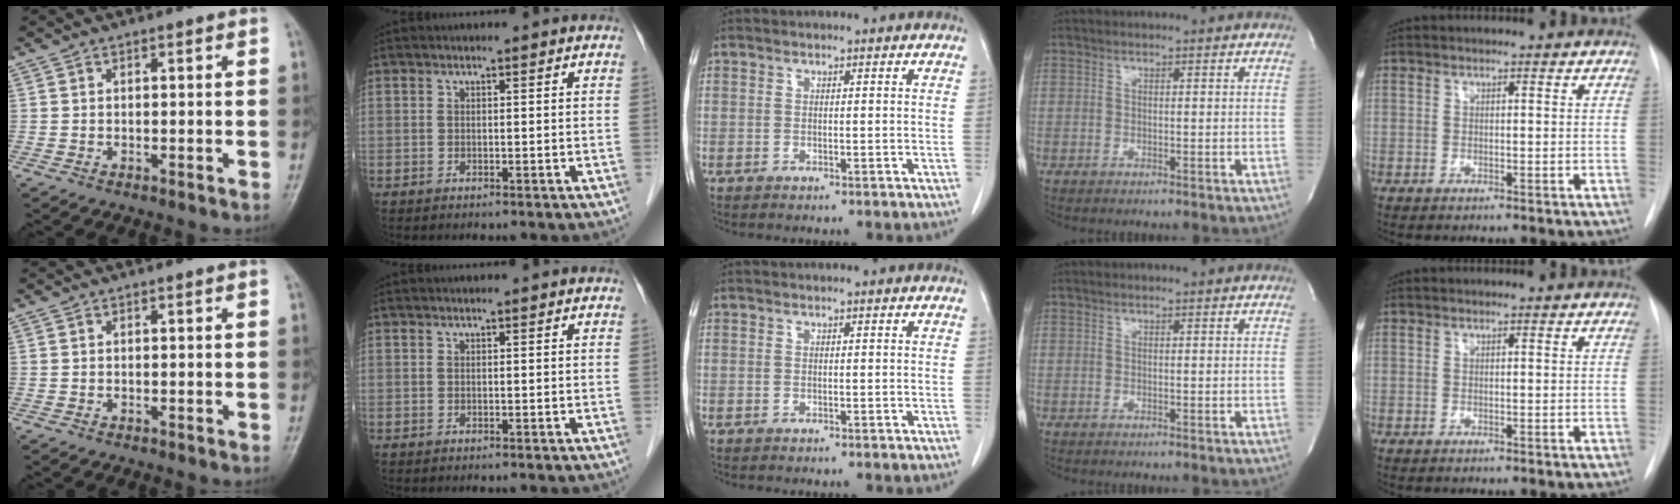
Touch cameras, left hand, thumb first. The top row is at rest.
{}